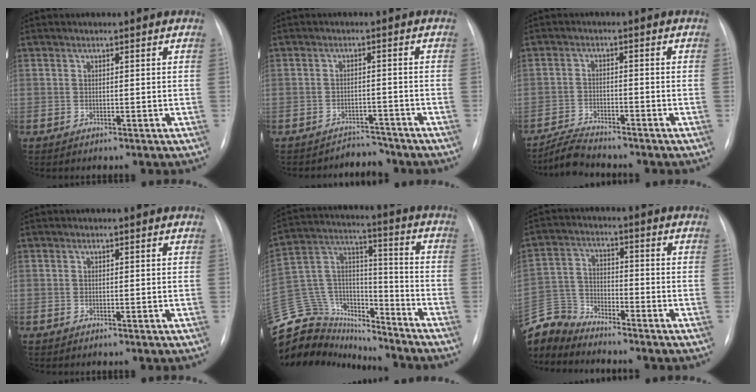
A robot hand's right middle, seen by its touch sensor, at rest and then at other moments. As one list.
[{"total": 3.2, "force": [-2.9, 0.6, -1.1], "torque": [0.022, 0.006, -0.039]}, {"total": 4.1, "force": [-4.1, -0.1, 0.6], "torque": [-0.017, -0.021, -0.076]}, {"total": 0.0}, {"total": 24.2, "force": [-21.8, 8.6, 6.2], "torque": [-0.176, 0.049, -0.350]}, {"total": 8.2, "force": [-8.1, 1.2, 0.0], "torque": [-0.012, 0.006, -0.164]}]